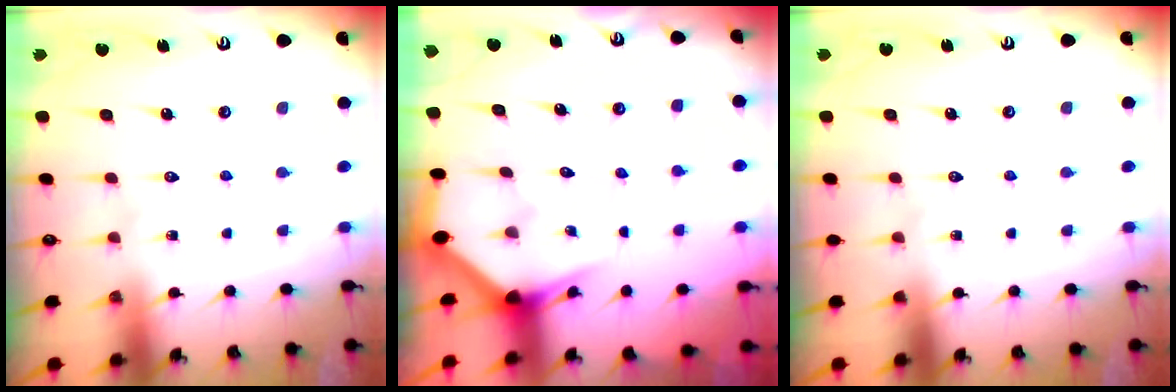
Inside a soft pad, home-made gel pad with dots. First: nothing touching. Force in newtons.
{"total": 2.8, "press": 2.8, "slide": 0.1}
{"total": 0.0}